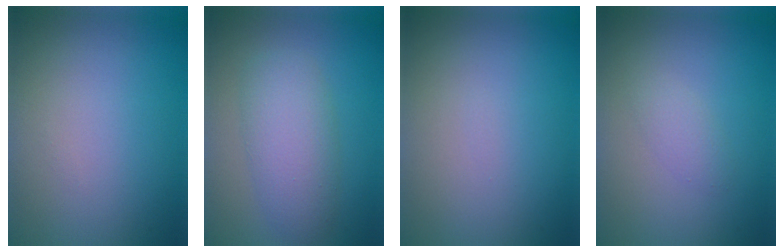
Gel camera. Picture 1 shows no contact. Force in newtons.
{"total": 4.7, "press": 4.7, "slide": 0.1}
{"total": 0.0}
{"total": 1.4, "press": 1.4, "slide": 0.1}